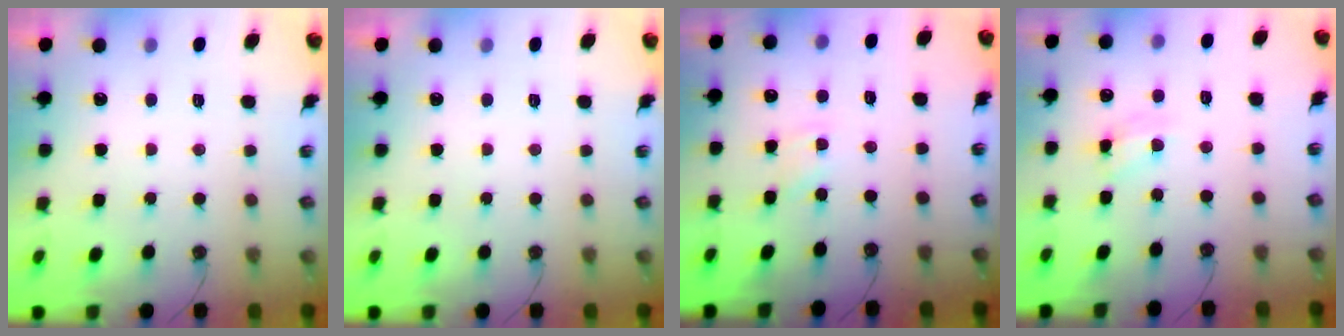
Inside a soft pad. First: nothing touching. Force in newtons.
{"total": 0.0}
{"total": 1.9, "press": 1.9, "slide": 0.4}
{"total": 5.8, "press": 5.8, "slide": 0.4}